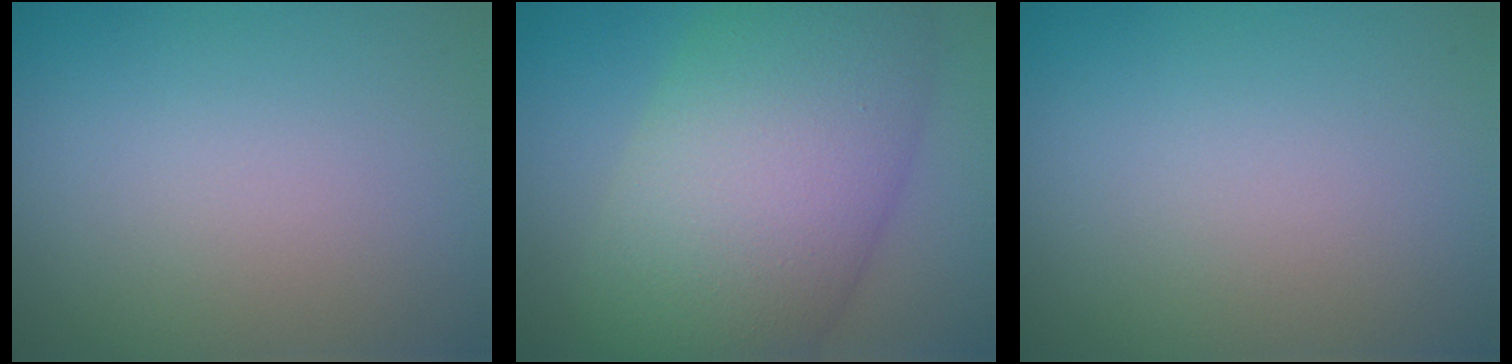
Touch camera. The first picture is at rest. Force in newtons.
{"total": 12.2, "press": 12.2, "slide": 0.6}
{"total": 0.0}